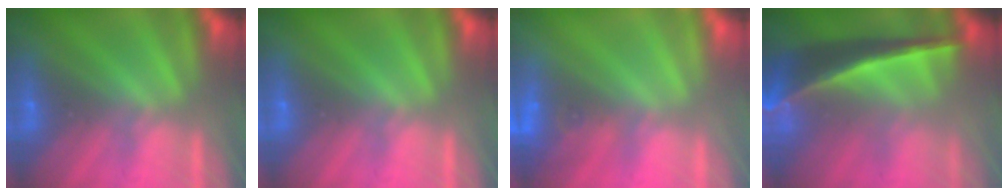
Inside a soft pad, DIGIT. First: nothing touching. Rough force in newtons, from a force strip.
{"total": 0.0}
{"total": 2.6}
{"total": 7.9}